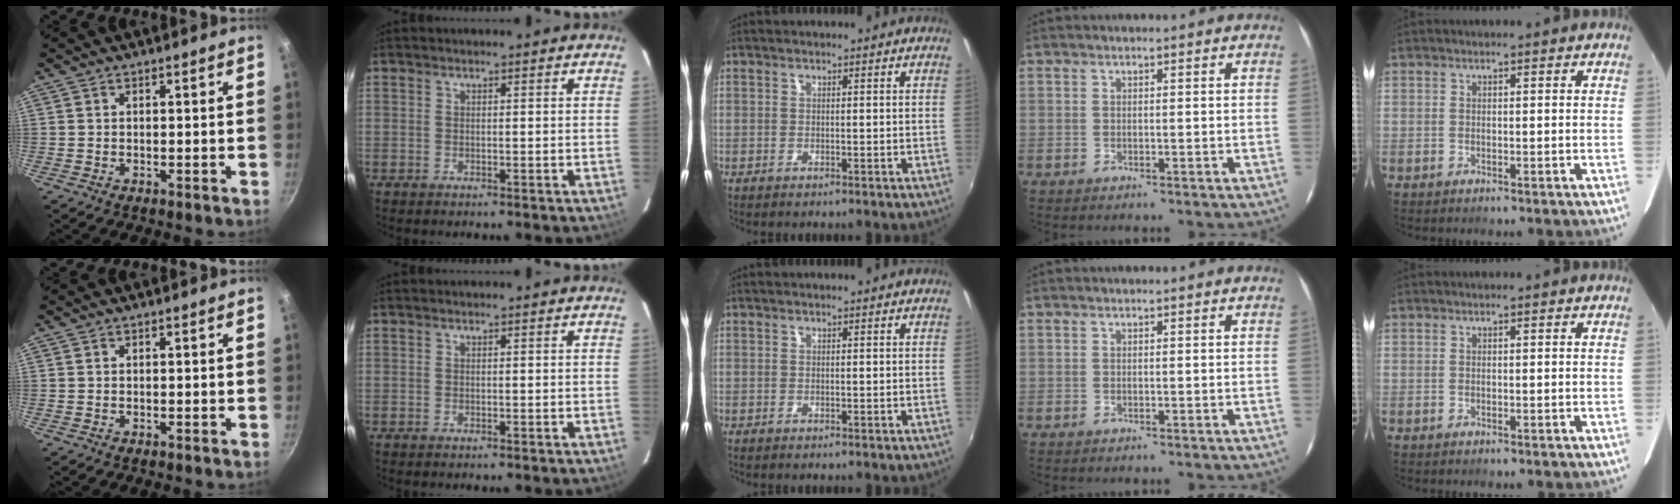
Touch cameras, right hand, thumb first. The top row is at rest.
{}